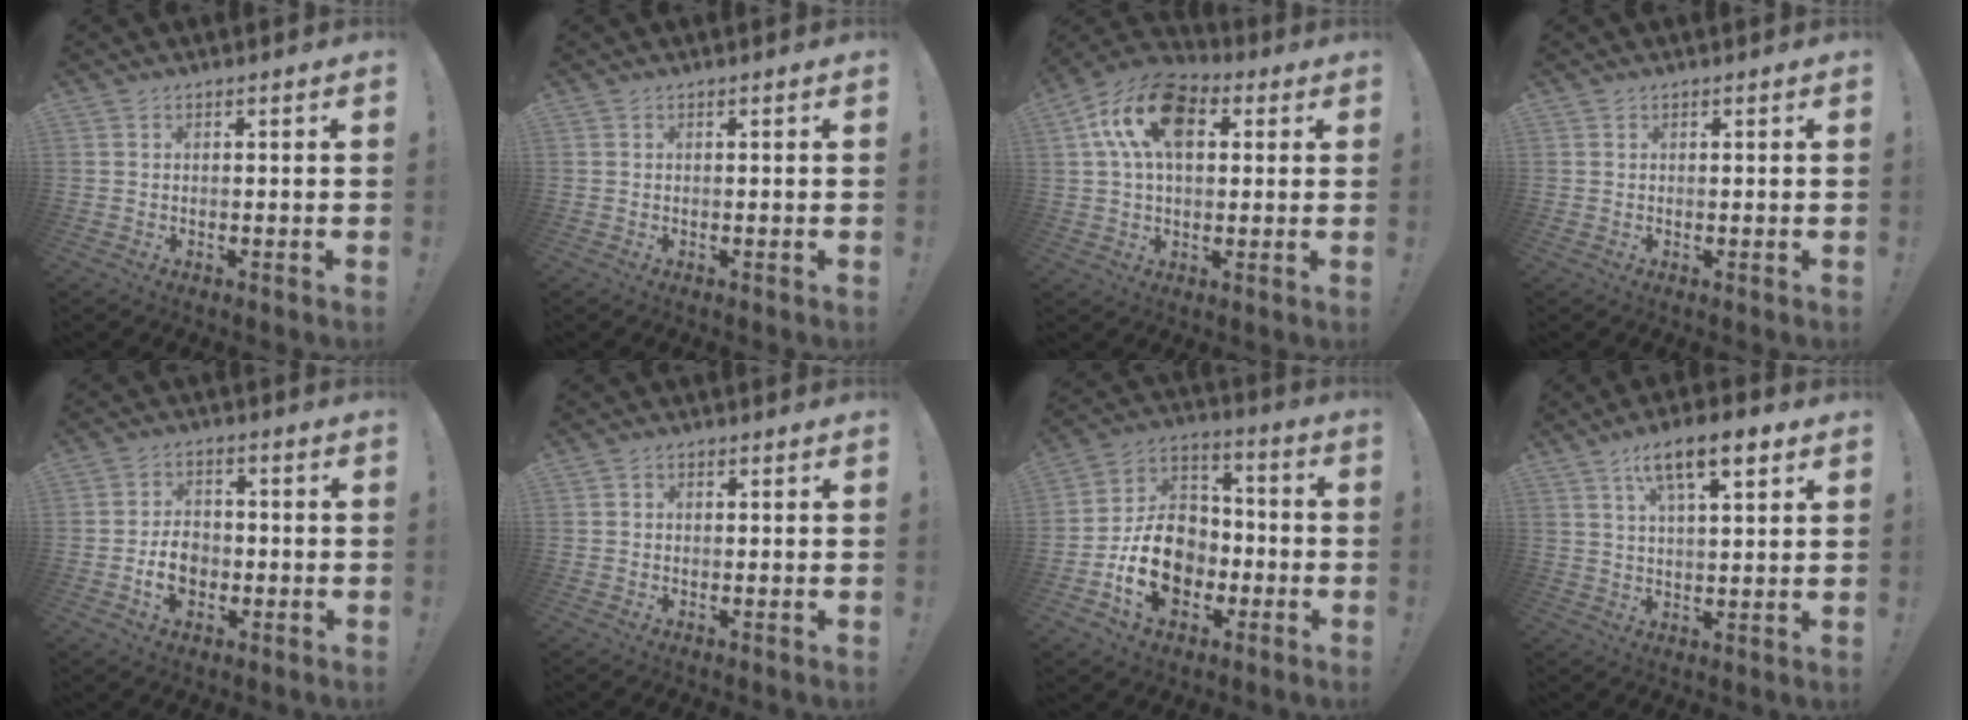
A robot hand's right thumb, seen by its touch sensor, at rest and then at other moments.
{"total": 0.0}
{"total": 17.2, "force": [5.9, 10.4, 12.4], "torque": [-0.214, 0.000, 0.108]}
{"total": 0.6, "force": [0.3, 0.5, -0.1], "torque": [-0.002, 0.004, 0.006]}
{"total": 7.4, "force": [-2.1, 5.9, 4.0], "torque": [-0.079, 0.015, -0.036]}
{"total": 1.1, "force": [-0.1, 1.0, 0.5], "torque": [-0.002, 0.002, -0.004]}
{"total": 18.1, "force": [-5.9, 13.7, 10.2], "torque": [-0.177, 0.039, -0.093]}
{"total": 11.3, "force": [6.0, 3.7, 8.7], "torque": [-0.137, -0.018, 0.102]}